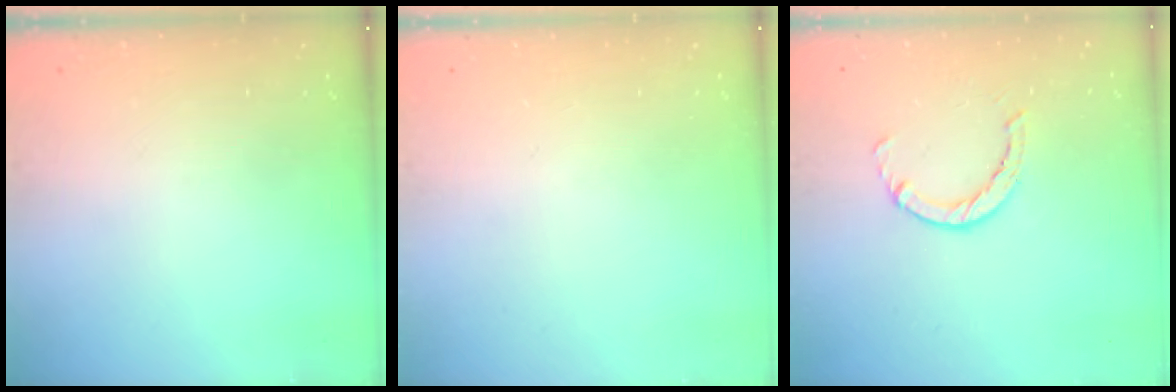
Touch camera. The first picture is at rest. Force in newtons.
{"total": 0.0}
{"total": 2.4, "press": 2.4, "slide": 0.4}